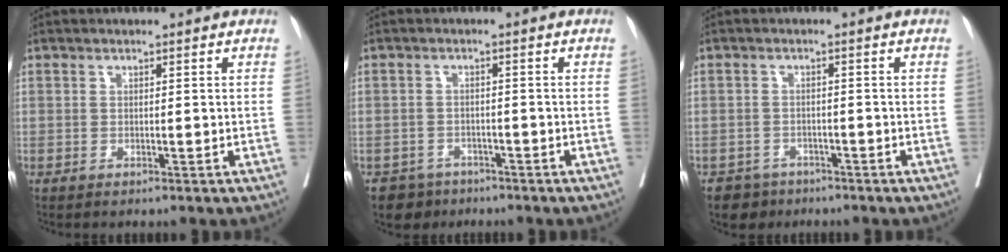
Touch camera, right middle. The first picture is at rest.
{"total": 3.4, "force": [-2.5, 2.3, -0.2], "torque": [0.007, 0.008, -0.041]}
{"total": 3.1, "force": [-2.2, 2.2, -0.2], "torque": [0.004, 0.008, -0.036]}